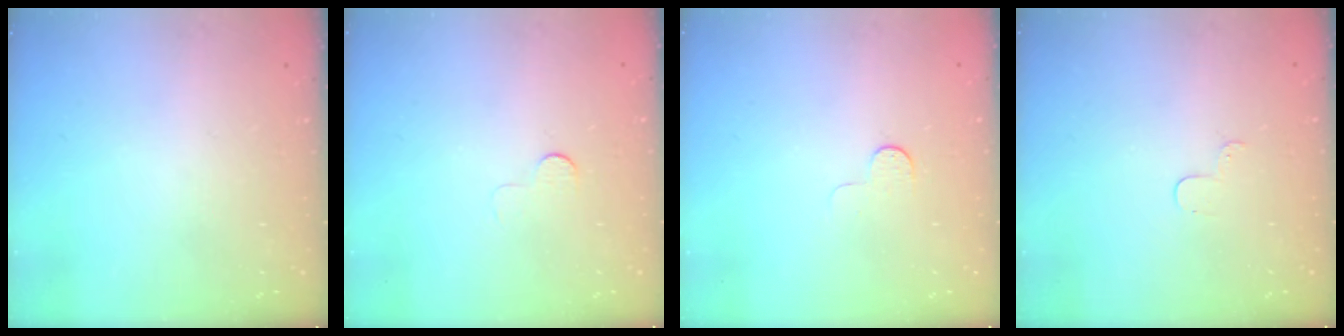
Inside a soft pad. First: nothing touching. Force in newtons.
{"total": 3.8, "press": 3.8, "slide": 0.3}
{"total": 3.8, "press": 3.7, "slide": 0.3}
{"total": 2.9, "press": 2.9, "slide": 0.3}